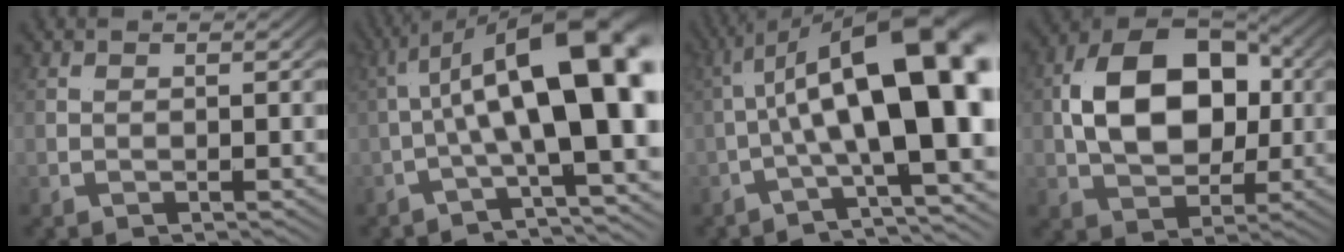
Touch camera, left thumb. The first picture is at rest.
{"total": 12.1, "force": [-0.7, 2.9, 11.8], "torque": [-0.173, 0.030, -0.034]}
{"total": 13.6, "force": [-0.8, 3.6, 13.1], "torque": [-0.187, 0.027, -0.036]}
{"total": 12.4, "force": [0.3, 8.3, 9.2], "torque": [-0.193, -0.021, 0.008]}